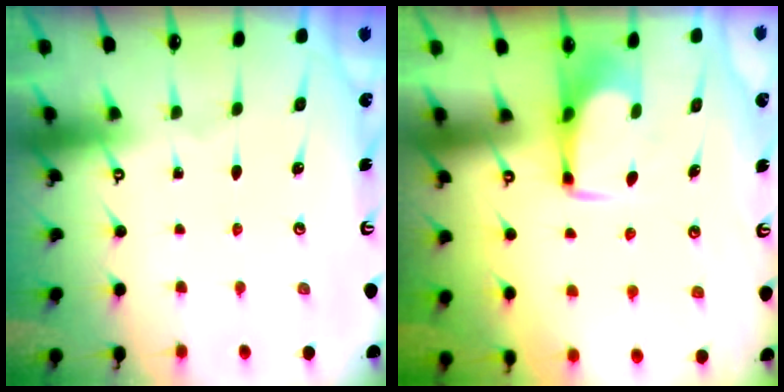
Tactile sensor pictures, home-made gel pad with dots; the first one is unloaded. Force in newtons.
{"total": 1.1, "press": 1.0, "slide": 0.5}